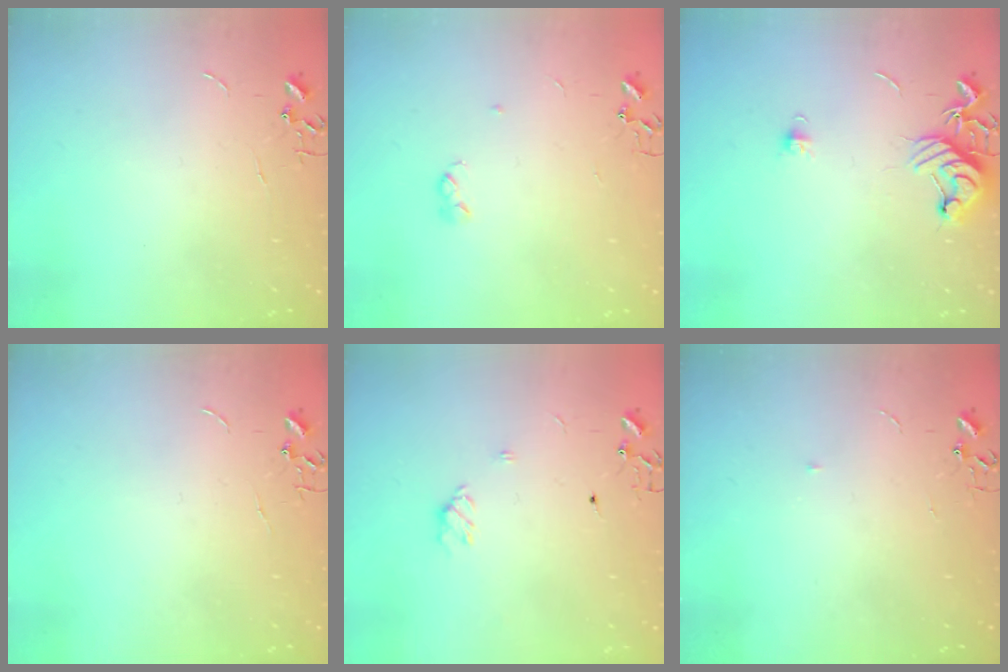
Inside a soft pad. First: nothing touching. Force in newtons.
{"total": 3.2, "press": 3.1, "slide": 0.6}
{"total": 10.3, "press": 10.2, "slide": 1.2}
{"total": 0.0}
{"total": 5.6, "press": 5.6, "slide": 0.7}
{"total": 3.0, "press": 3.0, "slide": 0.7}